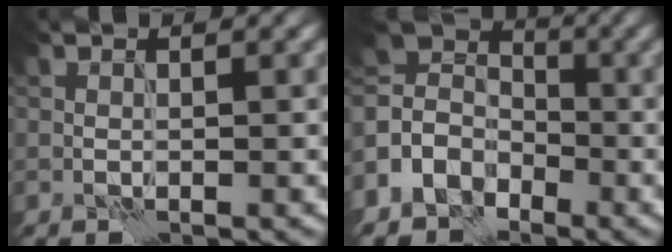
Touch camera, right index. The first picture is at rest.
{"total": 6.2, "force": [-3.4, 4.9, 1.5], "torque": [-0.035, 0.004, -0.079]}